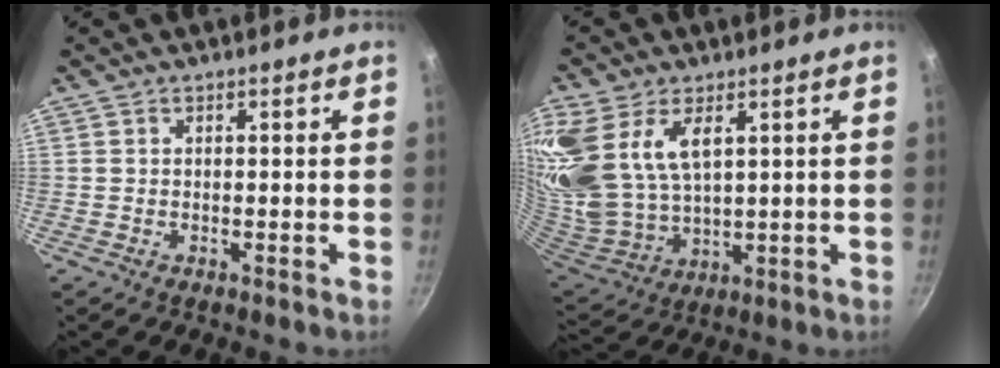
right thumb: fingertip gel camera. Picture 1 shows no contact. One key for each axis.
{"total": 20.3, "fx": 7.8, "fy": 12.0, "fz": 14.4, "tx": -0.311, "ty": -0.013, "tz": 0.167}